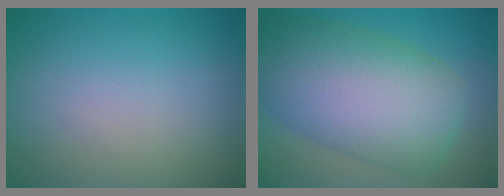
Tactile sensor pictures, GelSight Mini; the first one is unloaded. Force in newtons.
{"total": 11.5, "press": 11.5, "slide": 0.2}